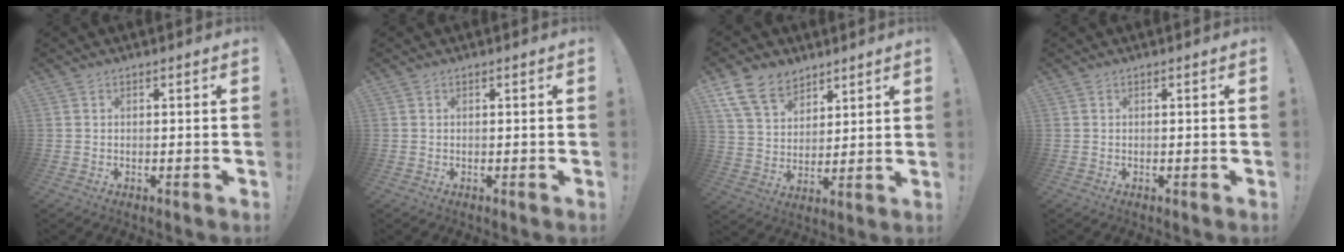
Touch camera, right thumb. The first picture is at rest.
{"total": 0.0}
{"total": 12.7, "force": [8.6, 8.1, 4.7], "torque": [-0.094, -0.048, 0.169]}
{"total": 0.0}